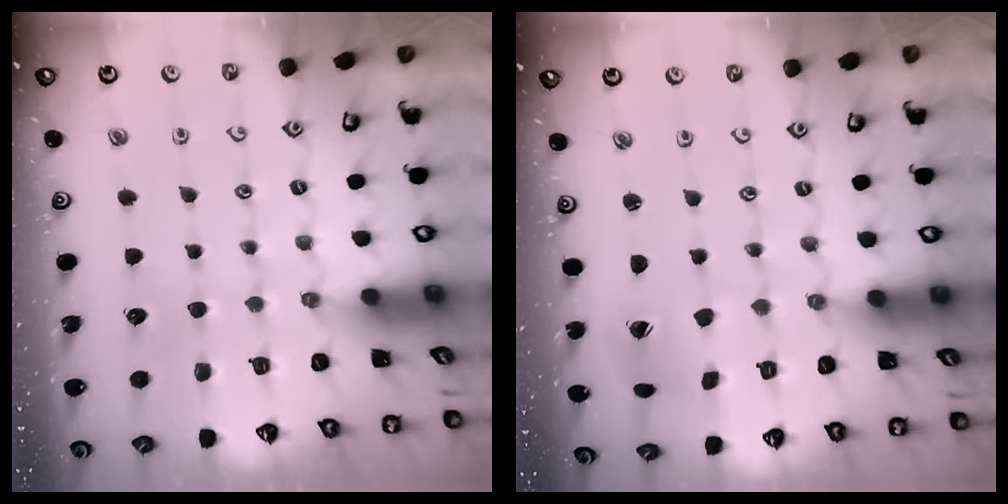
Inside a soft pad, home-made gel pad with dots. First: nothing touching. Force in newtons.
{"total": 2.5, "press": 2.4, "slide": 0.4}